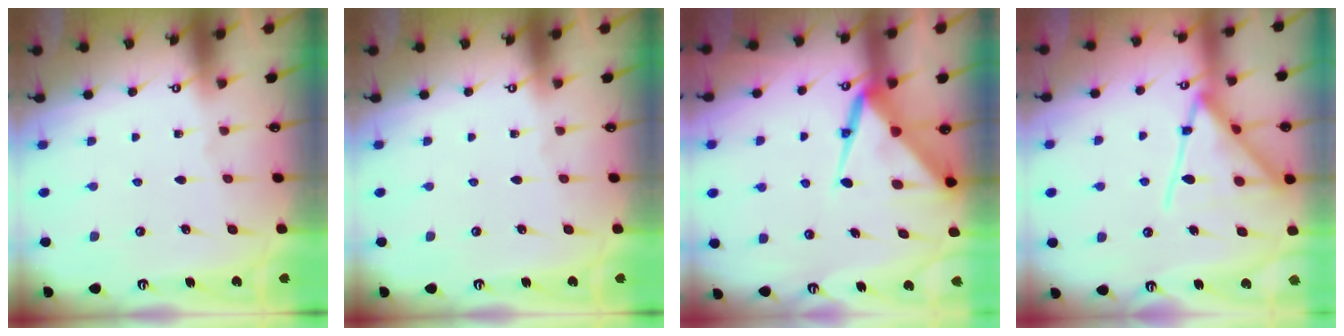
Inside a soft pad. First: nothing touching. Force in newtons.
{"total": 0.0}
{"total": 10.1, "press": 10.0, "slide": 1.0}
{"total": 16.4, "press": 16.3, "slide": 1.4}